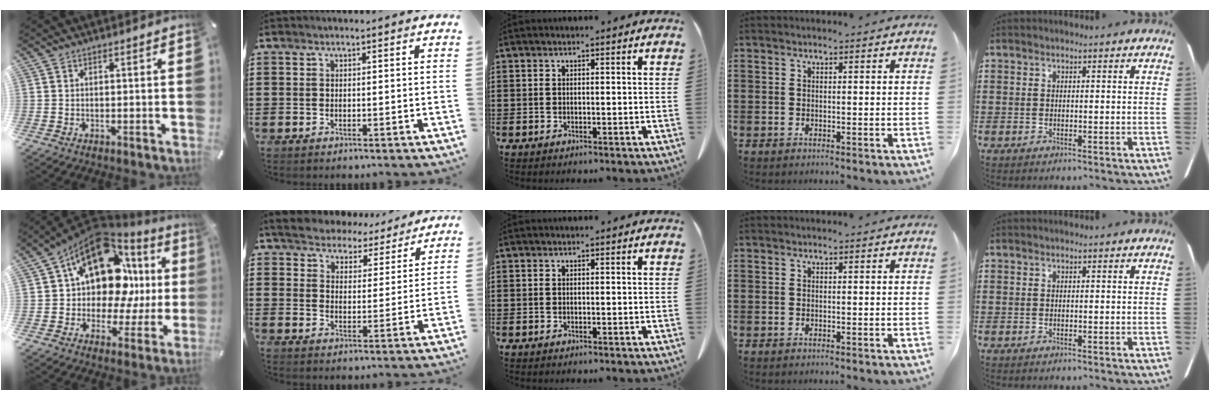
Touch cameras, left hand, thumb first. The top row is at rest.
{"thumb": {"total": 18.0, "force": [7.4, 11.0, 12.1], "torque": [-0.201, -0.067, 0.124]}, "index": {"total": 5.2, "force": [5.2, 0.8, -0.2], "torque": [-0.028, -0.036, 0.090]}}